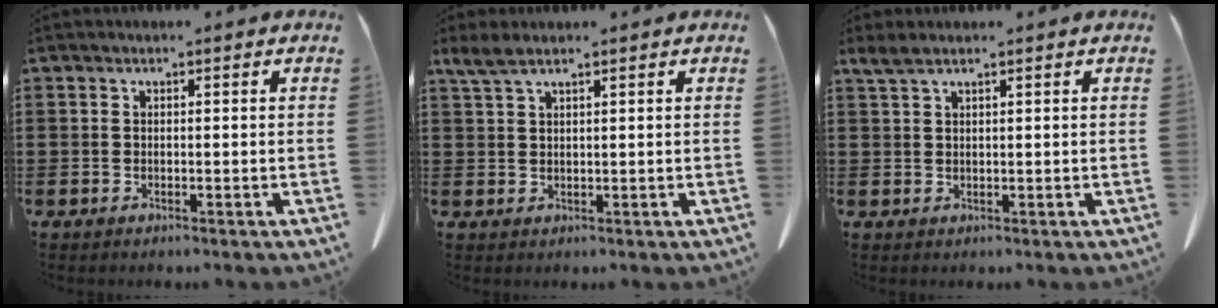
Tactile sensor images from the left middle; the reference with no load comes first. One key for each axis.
{"total": 2.7, "fx": 1.8, "fy": 0.5, "fz": 1.9, "tx": -0.042, "ty": 0.001, "tz": 0.034}
{"total": 2.0, "fx": 1.5, "fy": 0.3, "fz": 1.3, "tx": -0.029, "ty": 0.001, "tz": 0.028}